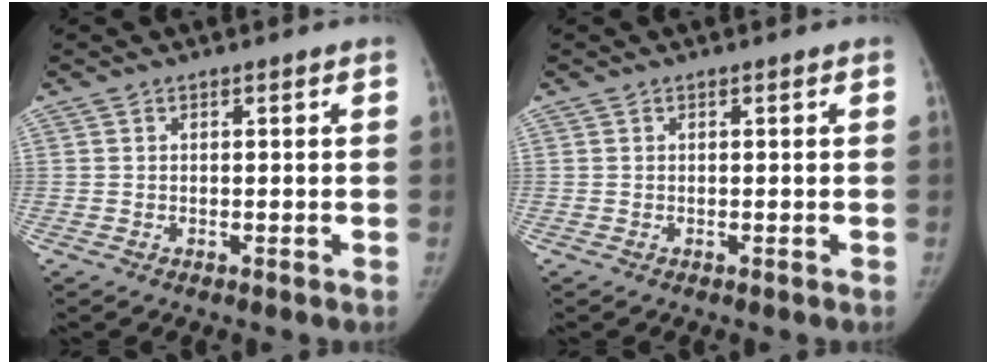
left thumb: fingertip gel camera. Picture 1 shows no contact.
{"total": 0.0}